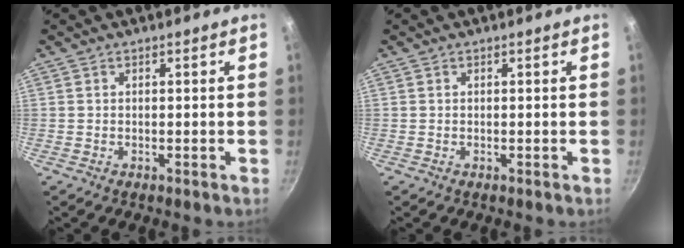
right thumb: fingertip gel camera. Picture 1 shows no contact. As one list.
[{"total": 0.0}]